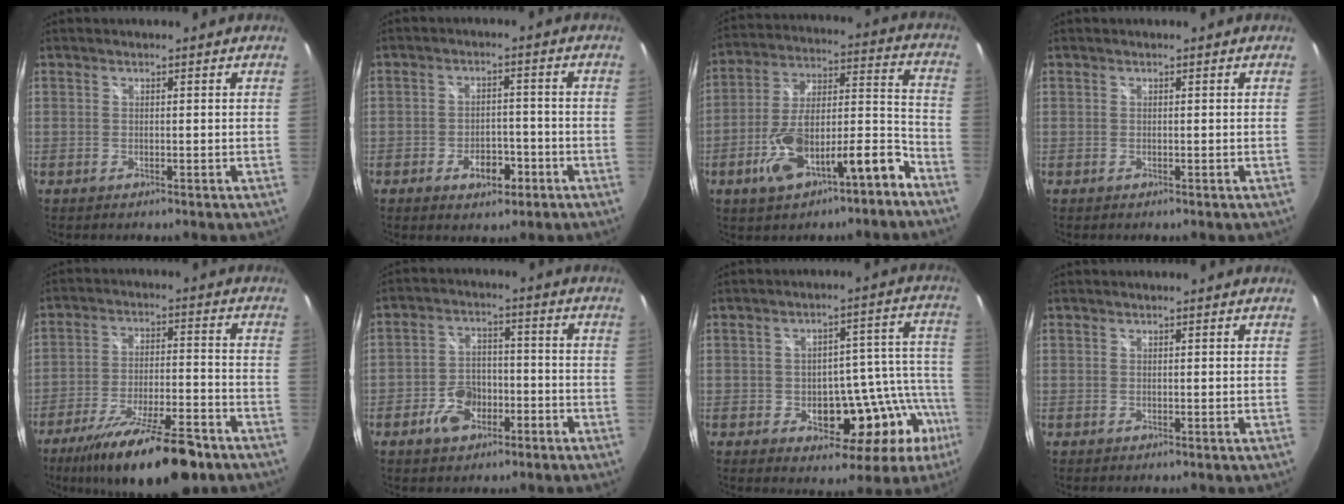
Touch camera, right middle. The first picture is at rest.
{"total": 5.7, "force": [-3.0, 3.2, 3.5], "torque": [-0.065, 0.003, -0.039]}
{"total": 17.2, "force": [-9.9, 5.6, 12.8], "torque": [-0.214, 0.013, -0.156]}
{"total": 0.0}
{"total": 18.7, "force": [-13.8, 4.6, 11.9], "torque": [-0.216, -0.031, -0.215]}
{"total": 7.6, "force": [-4.3, 4.8, 4.1], "torque": [-0.090, 0.013, -0.066]}
{"total": 16.4, "force": [-7.3, 9.7, 11.0], "torque": [-0.133, 0.015, -0.082]}
{"total": 0.0}